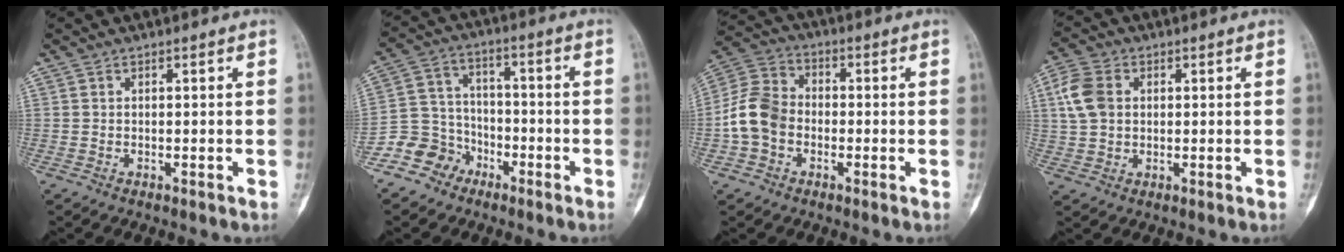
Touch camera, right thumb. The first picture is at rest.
{"total": 8.8, "force": [-5.5, 6.8, 1.1], "torque": [0.014, 0.058, -0.113]}
{"total": 9.8, "force": [-1.9, 7.7, 5.8], "torque": [-0.107, 0.031, -0.050]}
{"total": 7.7, "force": [1.5, 5.7, 5.0], "torque": [-0.103, 0.010, 0.026]}